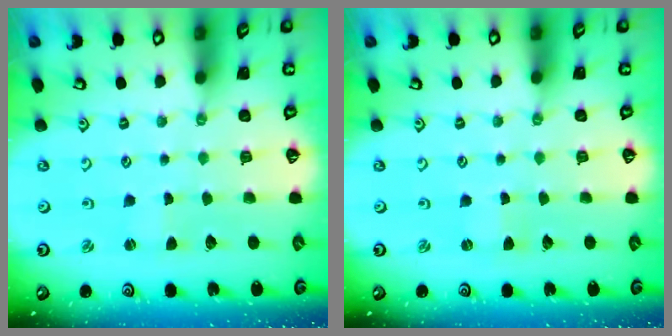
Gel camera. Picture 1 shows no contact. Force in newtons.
{"total": 0.0}